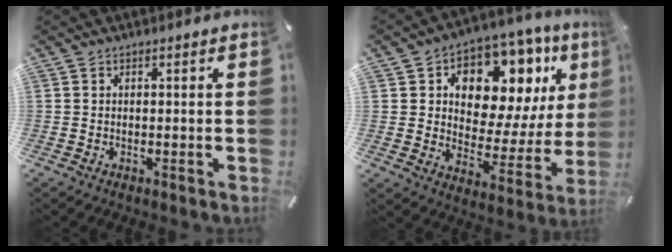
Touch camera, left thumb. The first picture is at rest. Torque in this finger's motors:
{"motor_torque": [2.50, 2.51, 1.99, -0.78, 0.15]}